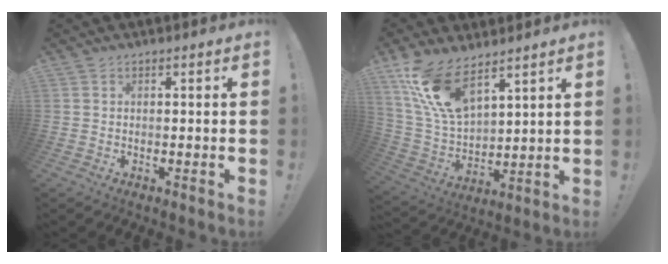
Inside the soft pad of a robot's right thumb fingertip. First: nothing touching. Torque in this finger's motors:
{"motor_torque": [0.27, 0.50, 1.06, 0.91, 0.10]}